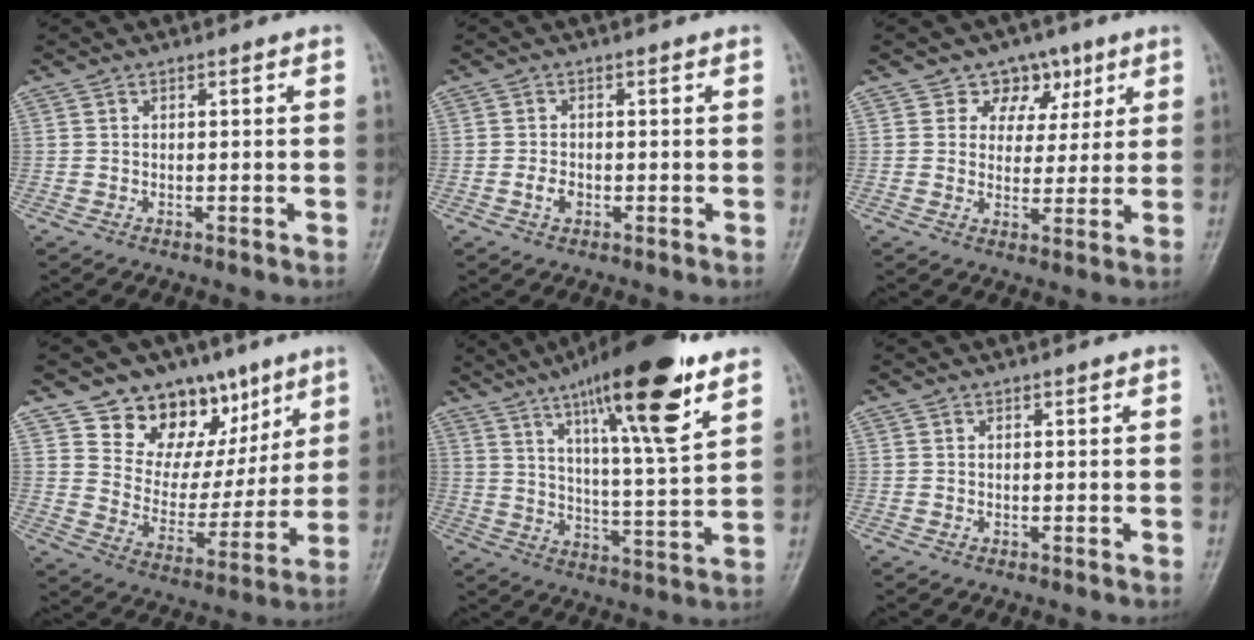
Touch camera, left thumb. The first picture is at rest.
{"total": 2.0, "force": [-0.6, 1.5, 1.3], "torque": [-0.021, 0.003, -0.012]}
{"total": 7.0, "force": [3.7, 5.6, 1.8], "torque": [0.016, -0.009, 0.054]}
{"total": 17.6, "force": [10.2, 12.0, 7.8], "torque": [-0.053, -0.043, 0.172]}
{"total": 20.1, "force": [12.0, 3.3, 15.8], "torque": [-0.231, -0.049, 0.192]}
{"total": 0.0}